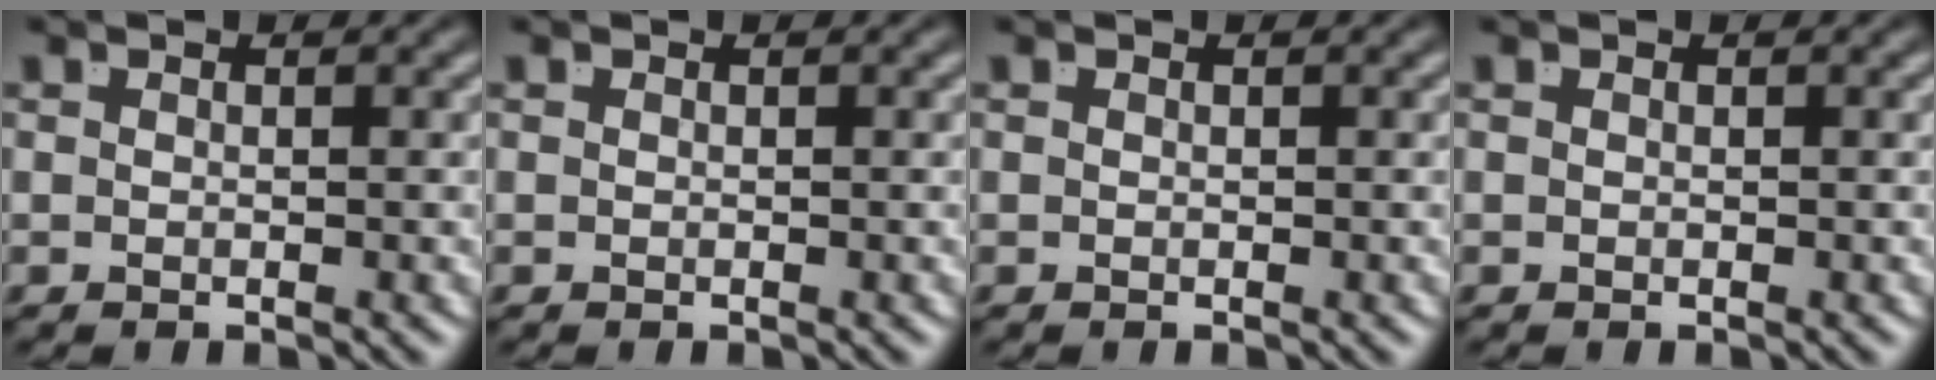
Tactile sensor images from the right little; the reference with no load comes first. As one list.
[{"total": 0.0}, {"total": 0.0}, {"total": 0.0}]